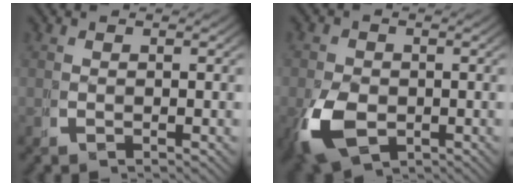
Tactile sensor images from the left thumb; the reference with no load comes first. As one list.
[{"total": 6.5, "force": [-2.6, 4.7, 3.8], "torque": [-0.097, -0.035, -0.023]}]